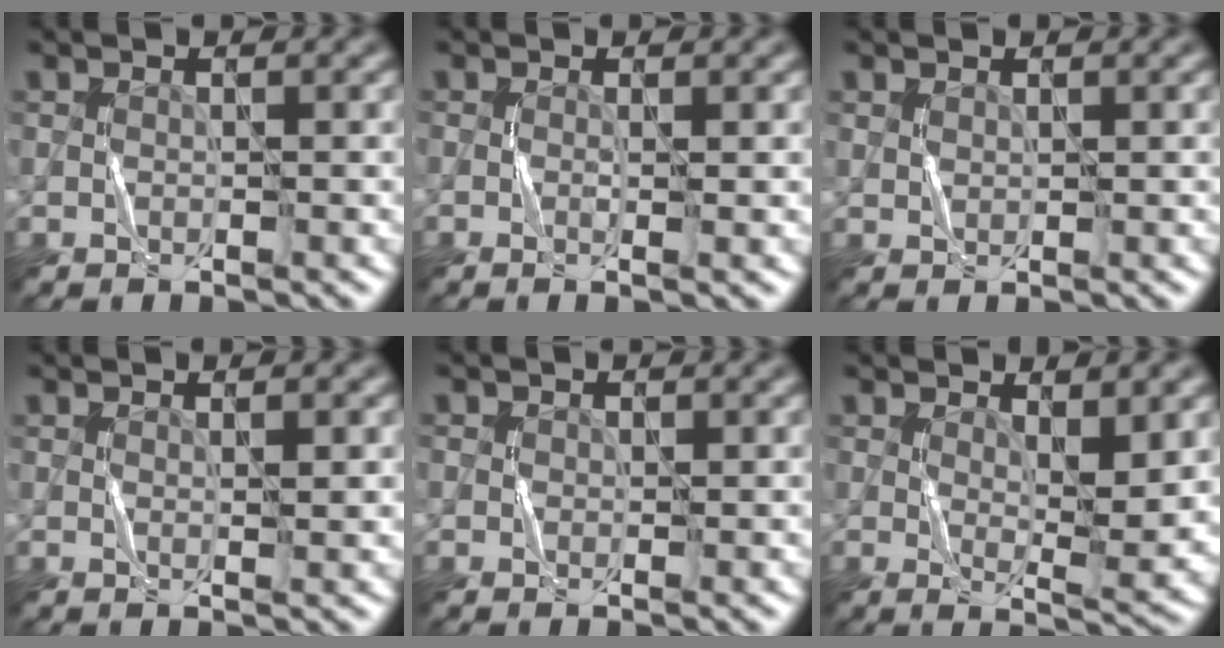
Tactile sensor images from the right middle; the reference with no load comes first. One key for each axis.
{"total": 0.8, "fx": 0.0, "fy": 0.0, "fz": 0.8, "tx": -0.013, "ty": -0.003, "tz": -0.002}
{"total": 0.6, "fx": 0.5, "fy": 0.3, "fz": 0.2, "tx": -0.009, "ty": -0.002, "tz": 0.013}
{"total": 1.2, "fx": 0.5, "fy": 0.1, "fz": 1.0, "tx": -0.017, "ty": -0.001, "tz": 0.009}
{"total": 0.8, "fx": 0.2, "fy": 0.7, "fz": 0.3, "tx": -0.004, "ty": 0.002, "tz": 0.002}
{"total": 5.1, "fx": 1.7, "fy": 1.6, "fz": 4.5, "tx": -0.075, "ty": -0.015, "tz": 0.033}